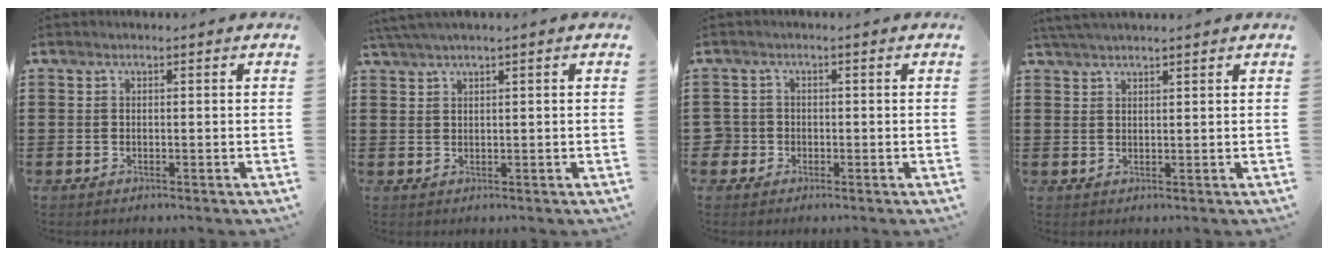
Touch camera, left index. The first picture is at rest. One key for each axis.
{"total": 1.4, "fx": 0.8, "fy": -0.3, "fz": 1.1, "tx": -0.019, "ty": -0.003, "tz": 0.016}
{"total": 2.1, "fx": -0.8, "fy": 1.9, "fz": 0.2, "tx": -0.021, "ty": 0.001, "tz": -0.024}
{"total": 2.0, "fx": 1.8, "fy": -0.1, "fz": 0.7, "tx": -0.018, "ty": 0.001, "tz": 0.035}